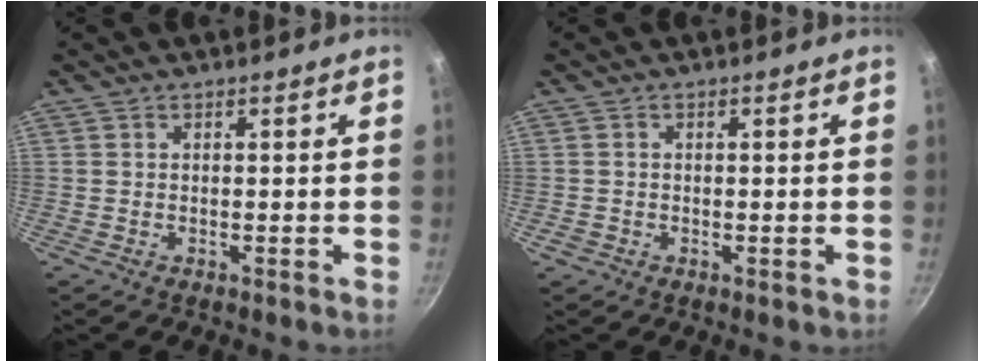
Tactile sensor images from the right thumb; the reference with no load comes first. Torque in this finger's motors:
{"motor_torque": [-0.06, 0.31, 0.29, -0.11, 0.03]}